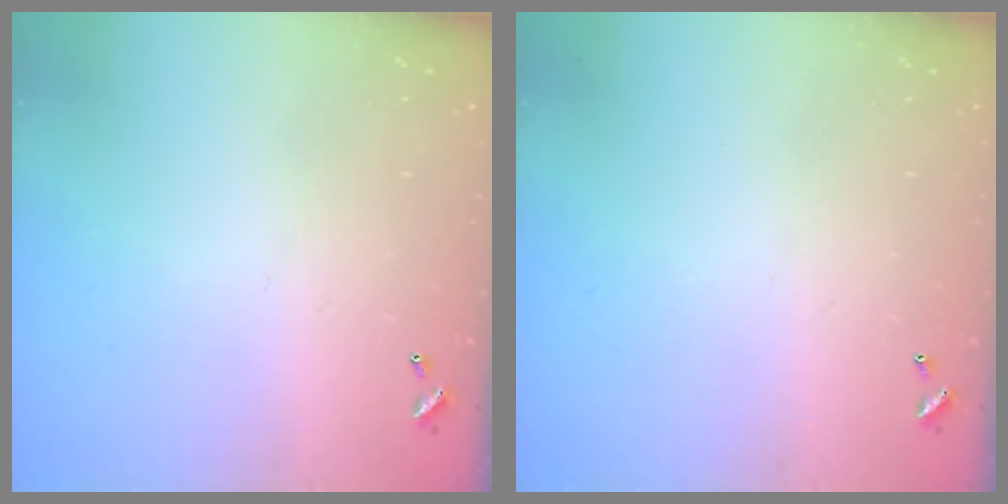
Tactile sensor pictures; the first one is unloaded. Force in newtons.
{"total": 0.0}